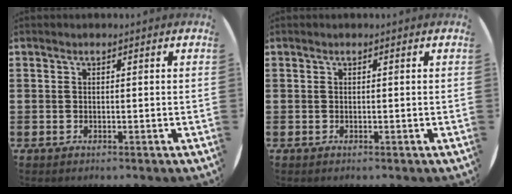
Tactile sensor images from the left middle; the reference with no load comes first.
{"total": 0.0}